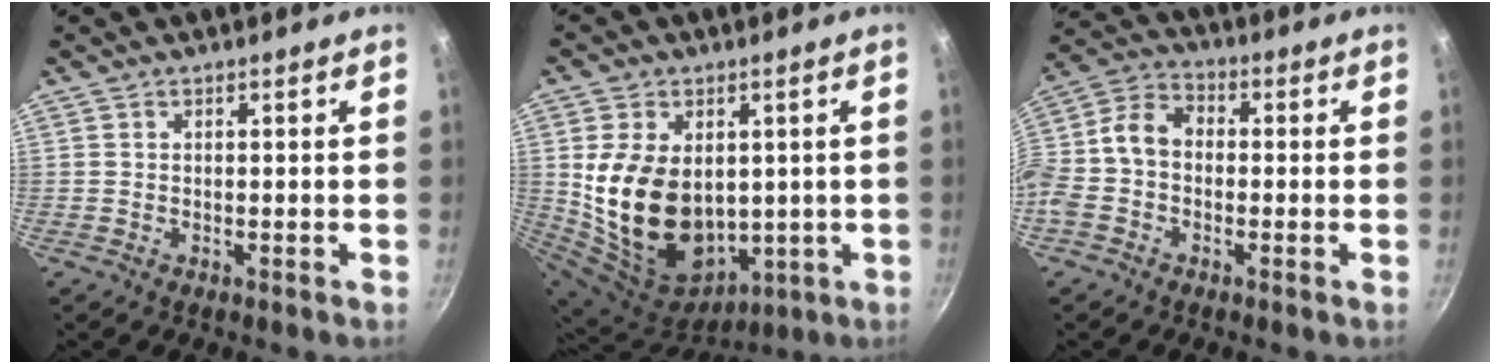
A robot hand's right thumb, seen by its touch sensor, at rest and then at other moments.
{"total": 19.6, "force": [1.6, 14.1, 13.6], "torque": [-0.240, -0.022, 0.056]}
{"total": 10.2, "force": [-1.5, 7.6, 6.6], "torque": [-0.113, 0.043, -0.053]}